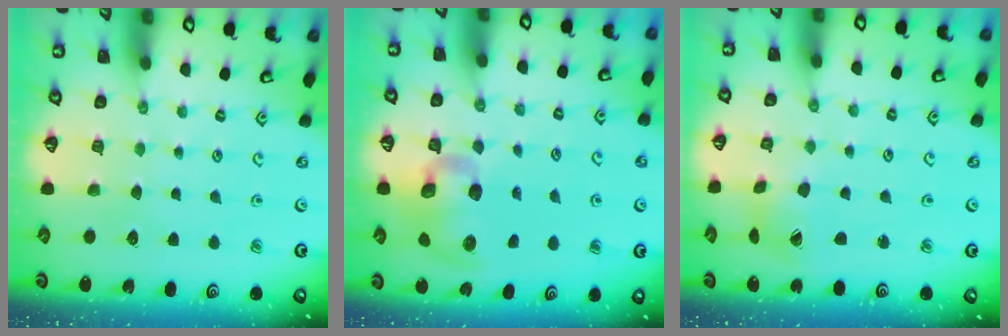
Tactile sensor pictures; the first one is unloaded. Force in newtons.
{"total": 11.5, "press": 11.4, "slide": 1.9}
{"total": 5.3, "press": 5.2, "slide": 0.5}